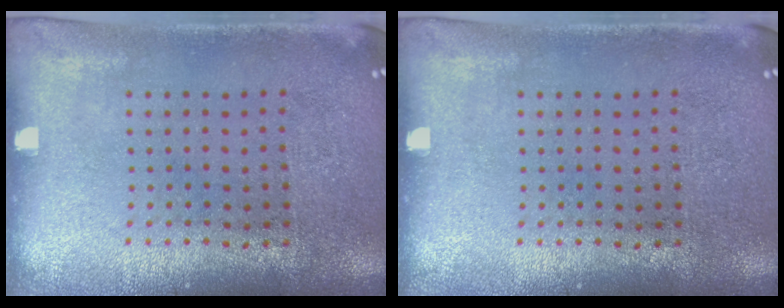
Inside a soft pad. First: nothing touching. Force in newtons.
{"total": 0.0}